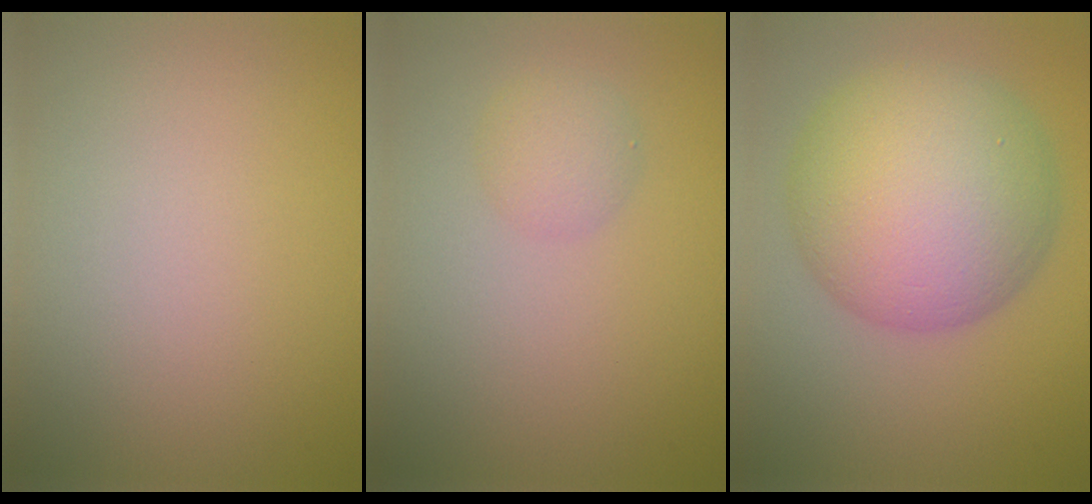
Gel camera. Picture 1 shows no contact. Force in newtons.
{"total": 2.0, "press": 2.0, "slide": 0.0}
{"total": 12.4, "press": 12.4, "slide": 0.3}